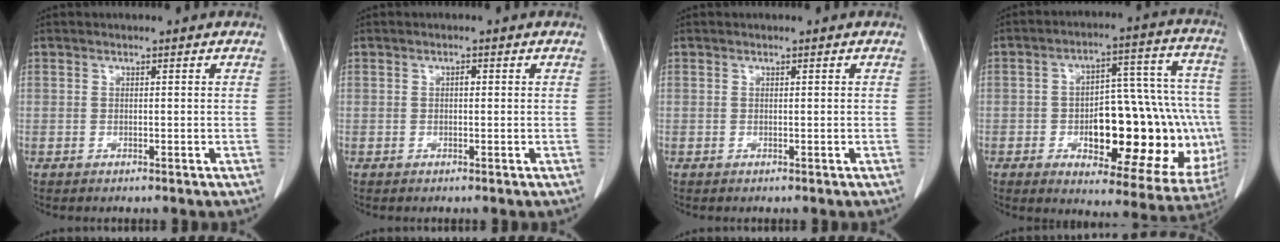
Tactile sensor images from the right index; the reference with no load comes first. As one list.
[{"total": 0.7, "force": [0.1, 0.4, 0.6], "torque": [-0.010, 0.003, 0.001]}, {"total": 0.0}, {"total": 24.1, "force": [-4.5, 9.0, 21.9], "torque": [-0.222, 0.042, -0.035]}]